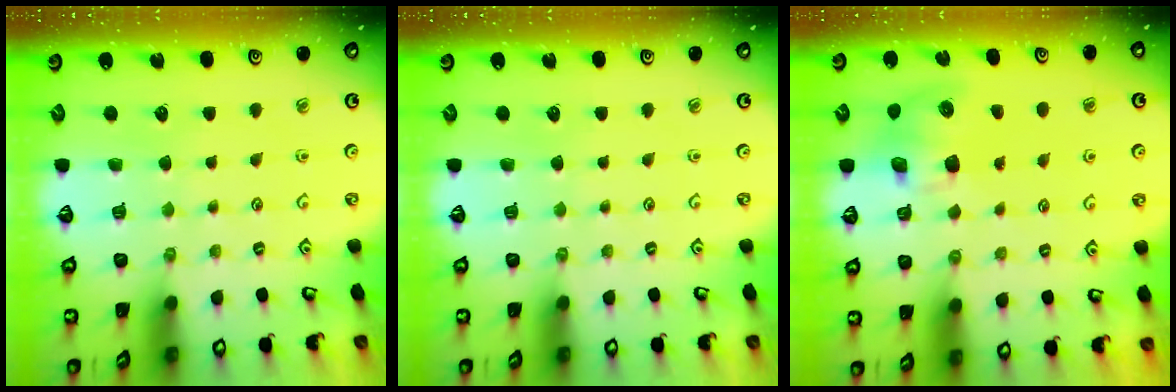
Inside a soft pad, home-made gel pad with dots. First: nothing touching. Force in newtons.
{"total": 0.0}
{"total": 8.9, "press": 8.8, "slide": 1.4}